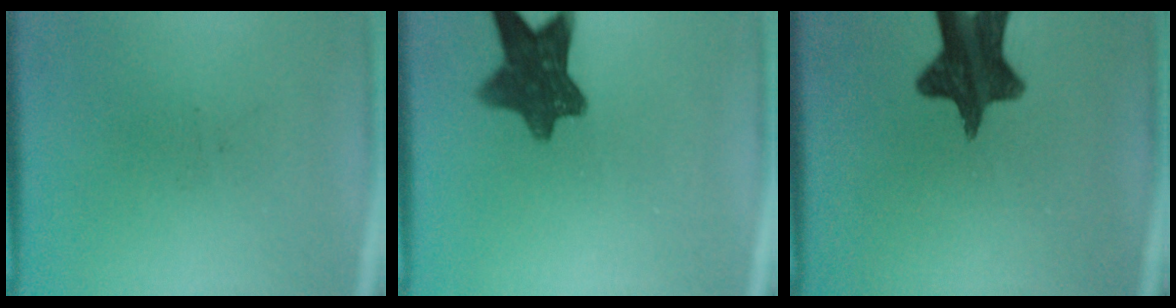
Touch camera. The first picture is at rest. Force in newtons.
{"total": 10.0}
{"total": 13.2}